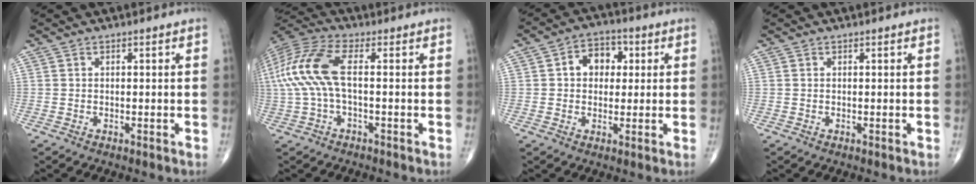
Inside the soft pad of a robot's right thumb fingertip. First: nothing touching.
{"total": 12.5, "force": [0.3, 4.9, 11.5], "torque": [-0.280, 0.031, 0.003]}
{"total": 7.3, "force": [1.5, 5.5, 4.6], "torque": [-0.037, 0.012, 0.016]}
{"total": 0.0}